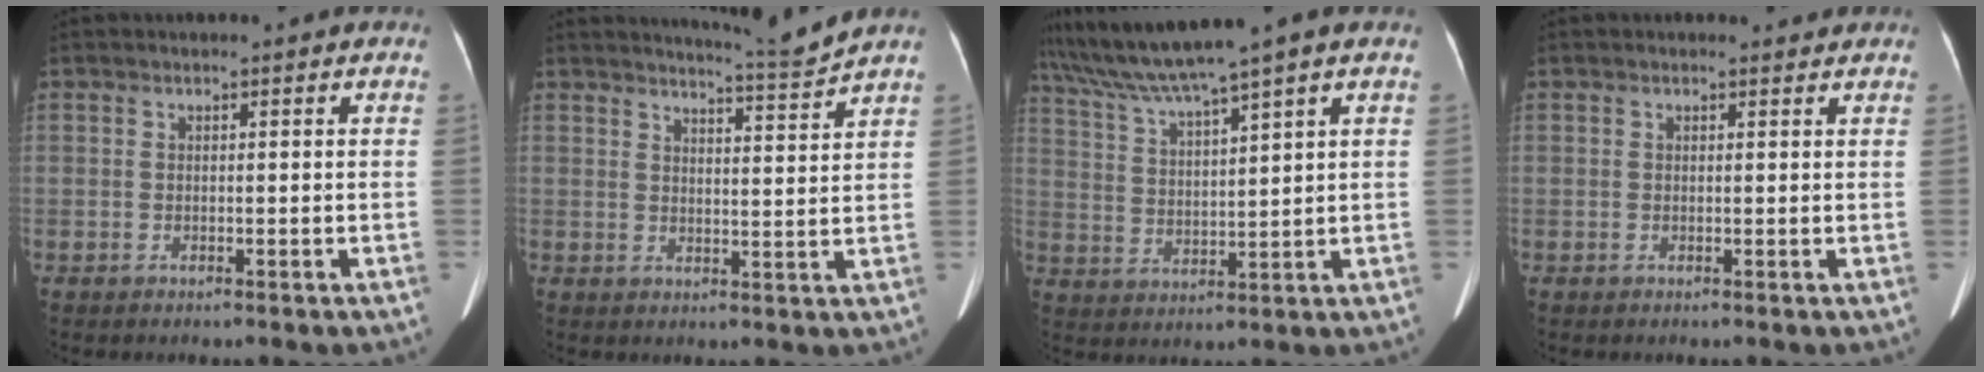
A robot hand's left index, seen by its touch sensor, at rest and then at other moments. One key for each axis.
{"total": 5.2, "fx": 4.8, "fy": -1.9, "fz": -0.1, "tx": -0.012, "ty": -0.028, "tz": 0.076}
{"total": 9.1, "fx": 7.6, "fy": -1.8, "fz": 4.6, "tx": -0.094, "ty": 0.016, "tz": 0.147}
{"total": 0.9, "fx": 0.9, "fy": 0.3, "fz": -0.1, "tx": -0.007, "ty": -0.003, "tz": 0.008}